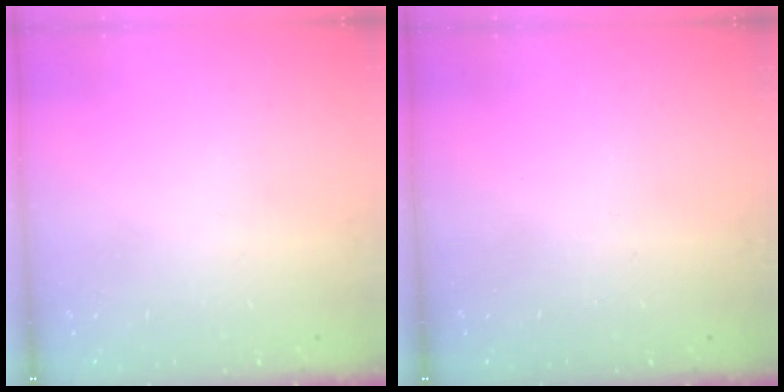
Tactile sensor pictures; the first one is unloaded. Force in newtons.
{"total": 0.0}